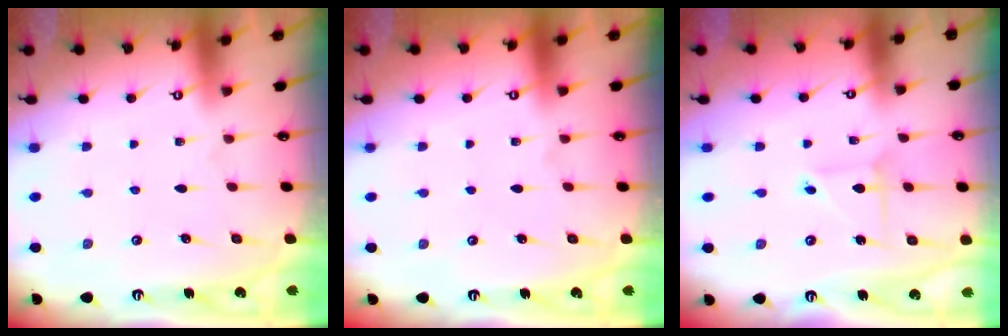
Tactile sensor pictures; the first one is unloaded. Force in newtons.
{"total": 0.0}
{"total": 4.6, "press": 4.6, "slide": 0.2}